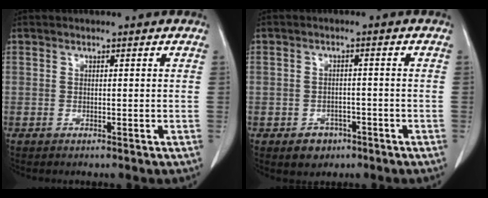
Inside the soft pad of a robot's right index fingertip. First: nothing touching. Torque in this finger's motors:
{"motor_torque": [-0.02, -0.09, -0.15, -0.11]}